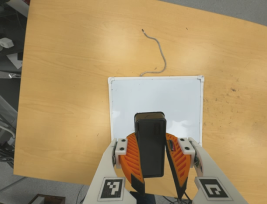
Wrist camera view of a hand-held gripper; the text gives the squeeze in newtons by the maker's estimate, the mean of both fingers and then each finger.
{"total": 10.2, "left": 9.7, "right": 10.7}